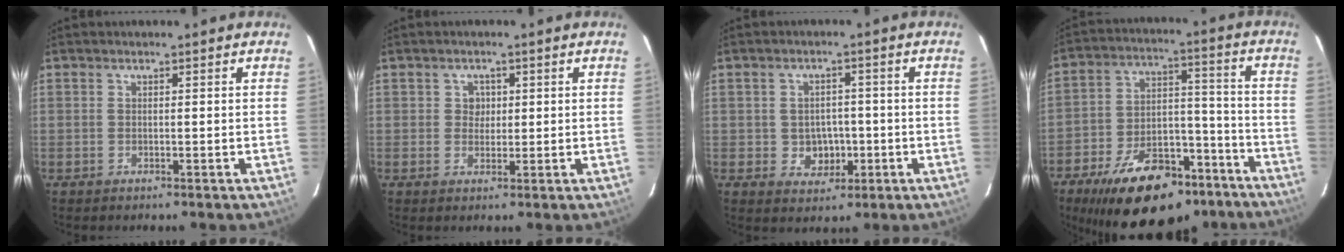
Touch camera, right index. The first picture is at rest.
{"total": 2.3, "force": [0.4, 2.2, 0.3], "torque": [-0.002, 0.009, 0.006]}
{"total": 5.2, "force": [-1.0, 4.6, 2.2], "torque": [-0.048, 0.011, 0.001]}
{"total": 23.3, "force": [-16.6, 11.2, 12.0], "torque": [-0.221, 0.027, -0.232]}